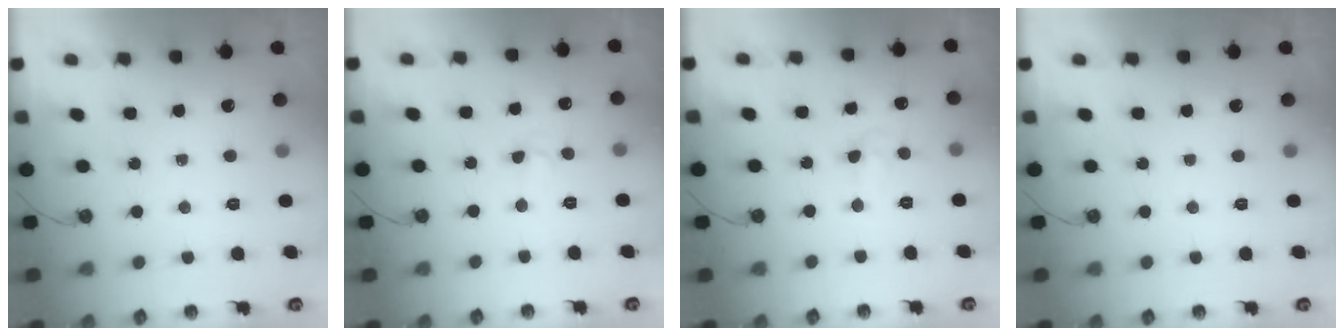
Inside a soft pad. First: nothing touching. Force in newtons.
{"total": 3.7, "press": 2.0, "slide": 3.1}
{"total": 3.3, "press": 3.2, "slide": 0.7}
{"total": 0.0}